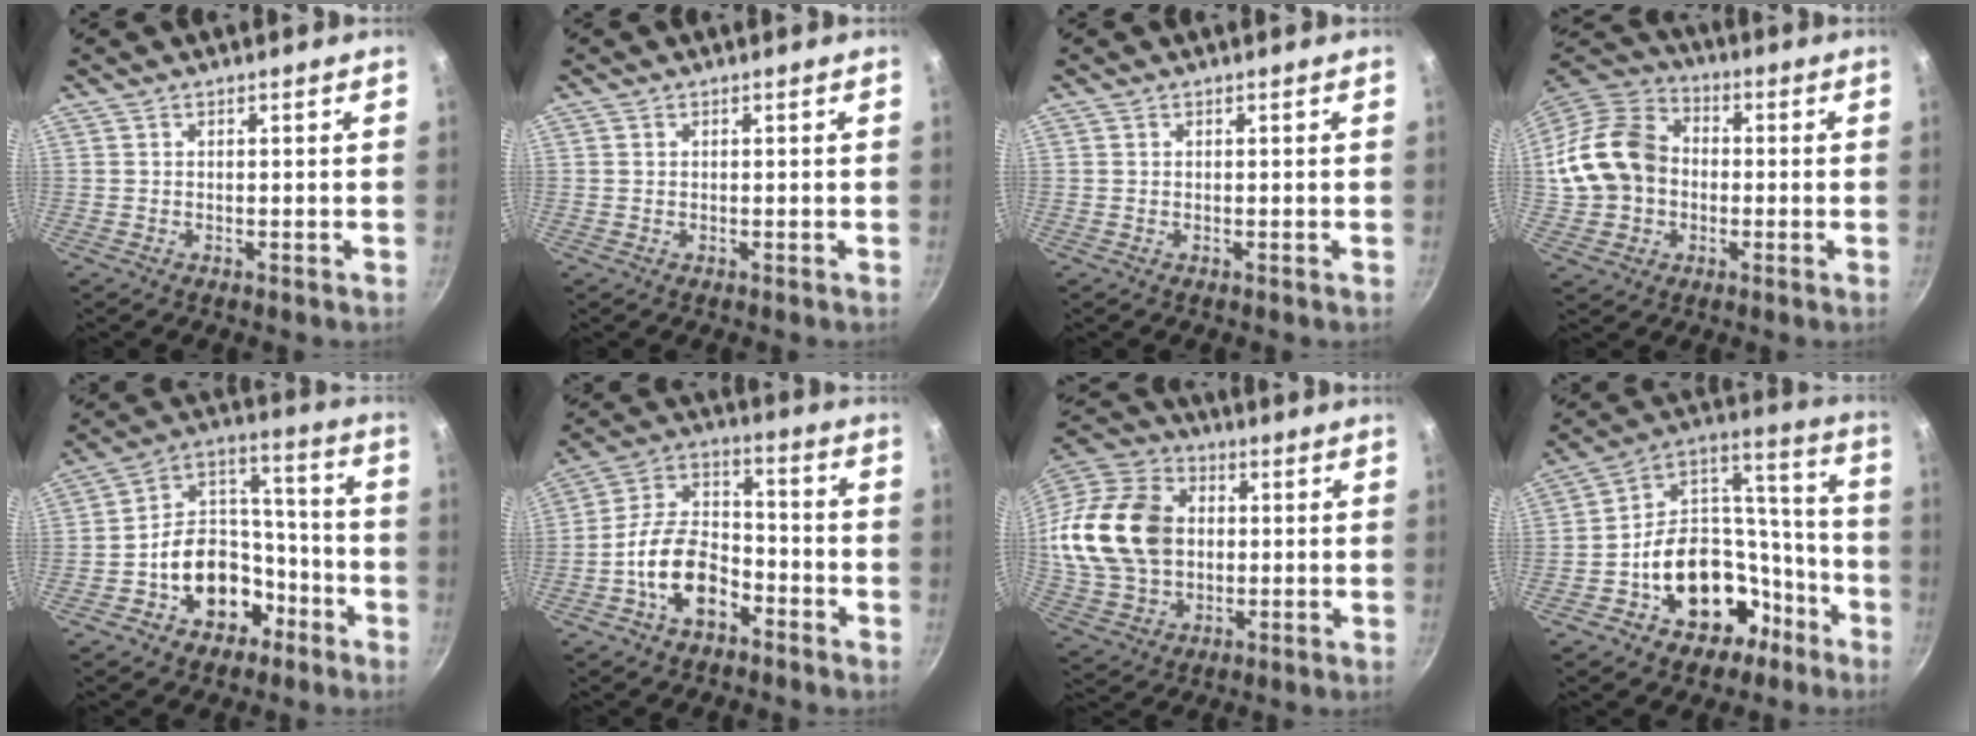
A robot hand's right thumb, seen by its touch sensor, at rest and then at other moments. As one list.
[{"total": 0.5, "force": [0.1, 0.5, 0.2], "torque": [0.000, 0.002, 0.001]}, {"total": 0.0}, {"total": 16.4, "force": [-0.5, 13.3, 9.6], "torque": [-0.167, 0.034, -0.016]}, {"total": 15.6, "force": [-6.9, 11.6, 7.8], "torque": [-0.082, 0.081, -0.101]}, {"total": 12.8, "force": [-5.8, 7.8, 8.4], "torque": [-0.125, 0.057, -0.114]}, {"total": 20.9, "force": [1.7, 15.9, 13.6], "torque": [-0.246, 0.020, 0.036]}, {"total": 21.3, "force": [-9.6, 15.2, 11.3], "torque": [-0.140, 0.102, -0.140]}]